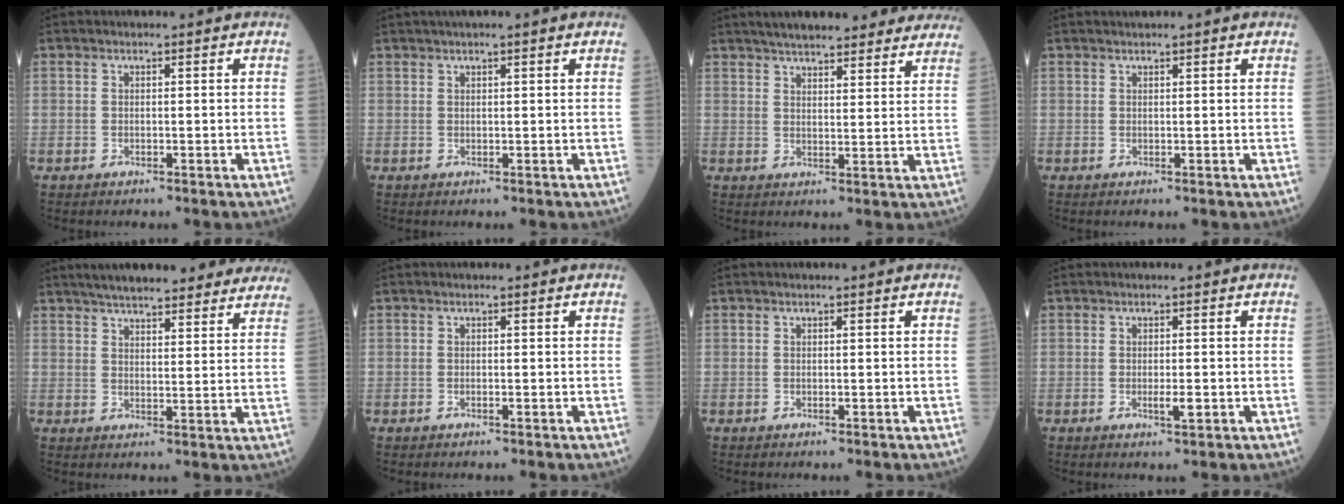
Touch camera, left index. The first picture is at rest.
{"total": 2.6, "force": [1.9, -0.2, 1.8], "torque": [-0.024, 0.024, 0.030]}
{"total": 18.5, "force": [16.3, 3.8, 7.9], "torque": [-0.101, 0.028, 0.205]}
{"total": 1.9, "force": [1.5, -0.1, 1.1], "torque": [-0.010, 0.023, 0.023]}
{"total": 20.5, "force": [18.0, 4.2, 8.8], "torque": [-0.119, 0.025, 0.225]}
{"total": 0.0}
{"total": 0.0}
{"total": 1.8, "force": [-0.5, 0.3, 1.7], "torque": [-0.031, -0.004, -0.007]}